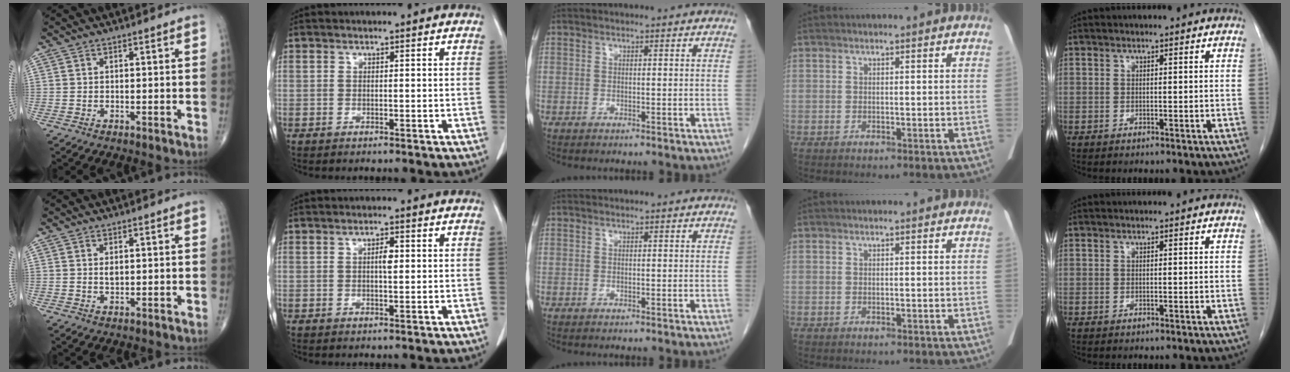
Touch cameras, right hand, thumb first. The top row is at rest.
{"thumb": {"total": 1.5, "force": [0.4, 0.9, 1.2], "torque": [-0.019, -0.003, 0.009]}, "index": {"total": 1.9, "force": [0.3, 0.5, 1.8], "torque": [-0.033, 0.002, 0.005]}}